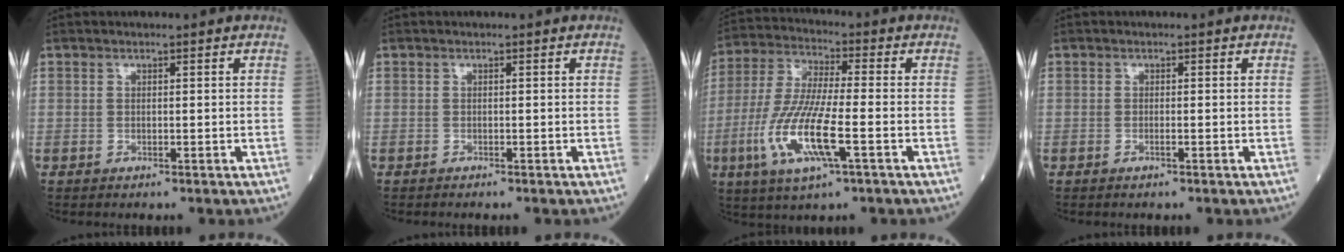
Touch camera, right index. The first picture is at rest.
{"total": 0.8, "force": [-0.7, -0.1, 0.4], "torque": [-0.003, 0.001, -0.007]}
{"total": 13.1, "force": [-4.2, 1.8, 12.3], "torque": [-0.265, -0.017, -0.079]}
{"total": 0.5, "force": [-0.3, -0.1, 0.5], "torque": [-0.013, 0.000, -0.003]}